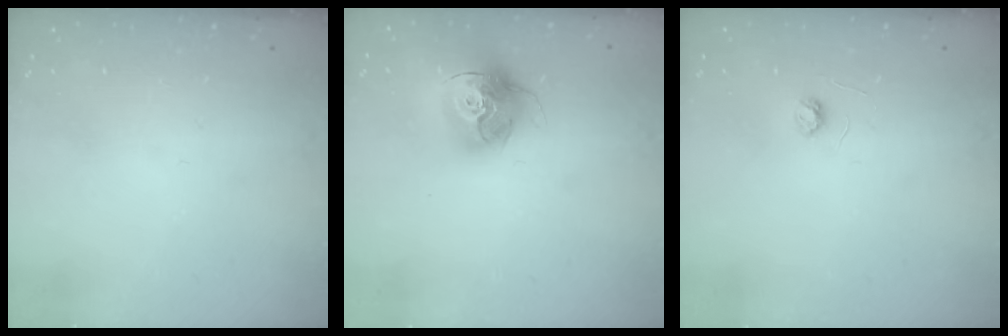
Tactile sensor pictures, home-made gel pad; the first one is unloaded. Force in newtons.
{"total": 15.4, "press": 15.3, "slide": 1.5}
{"total": 3.1, "press": 3.1, "slide": 0.3}